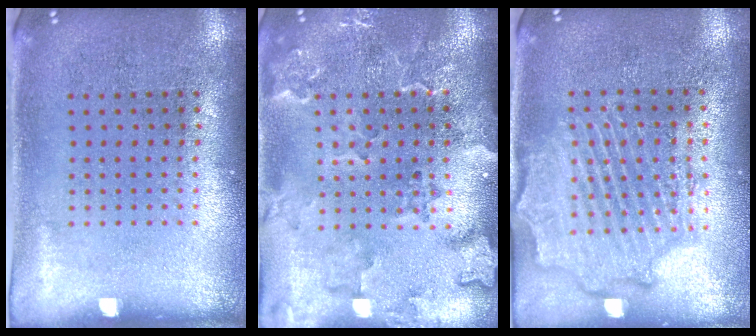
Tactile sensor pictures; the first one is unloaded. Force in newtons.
{"total": 2.4, "press": 2.2, "slide": 0.9}
{"total": 2.1, "press": 2.0, "slide": 0.4}